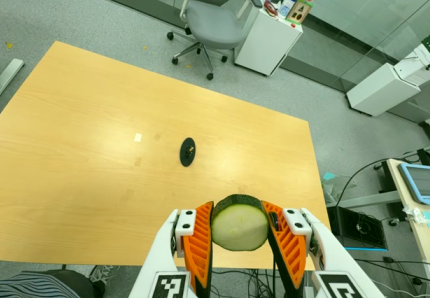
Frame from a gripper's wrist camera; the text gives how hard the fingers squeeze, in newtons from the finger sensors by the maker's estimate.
{"total": 12.4, "left": 11.0, "right": 13.7}